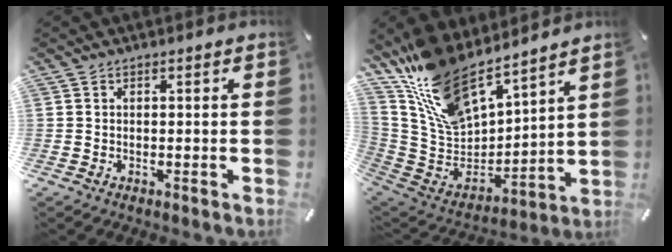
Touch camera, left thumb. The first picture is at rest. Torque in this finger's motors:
{"motor_torque": [2.01, -0.99, 0.63, -0.48, 0.25]}